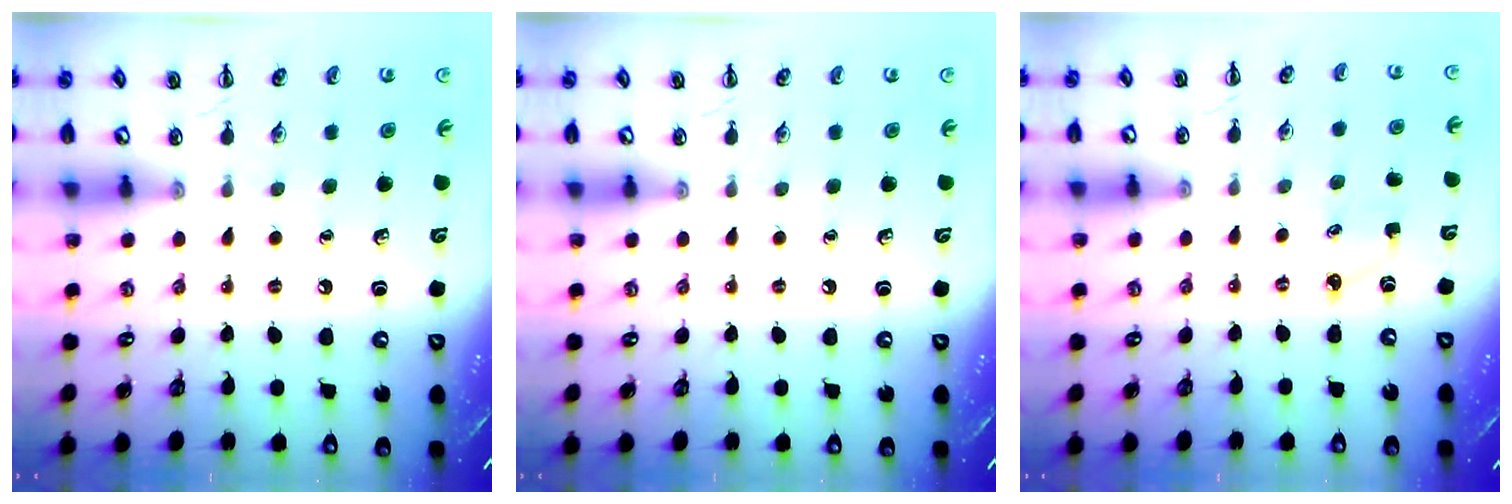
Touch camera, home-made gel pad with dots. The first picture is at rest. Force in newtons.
{"total": 0.0}
{"total": 3.2, "press": 3.0, "slide": 0.9}